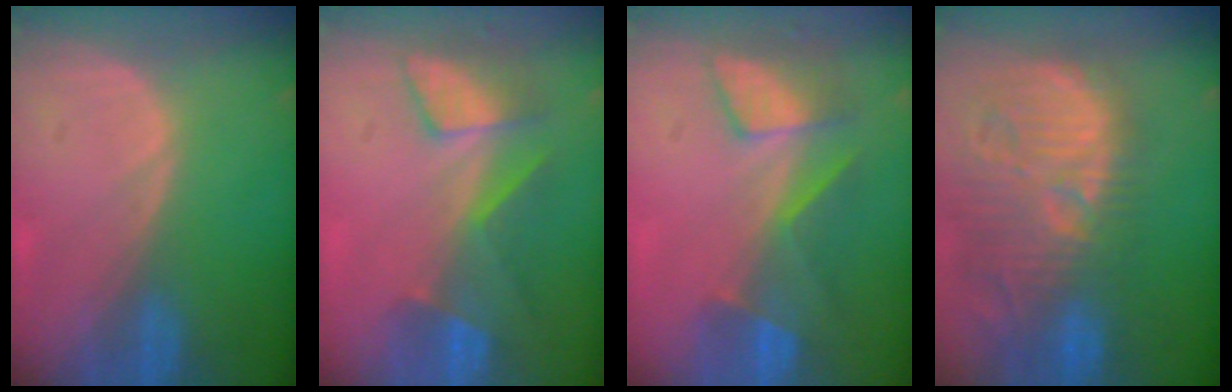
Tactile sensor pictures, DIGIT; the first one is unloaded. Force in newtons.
{"total": 8.4, "press": 7.2, "slide": 4.4}
{"total": 8.6, "press": 7.3, "slide": 4.5}
{"total": 14.0, "press": 12.8, "slide": 5.8}